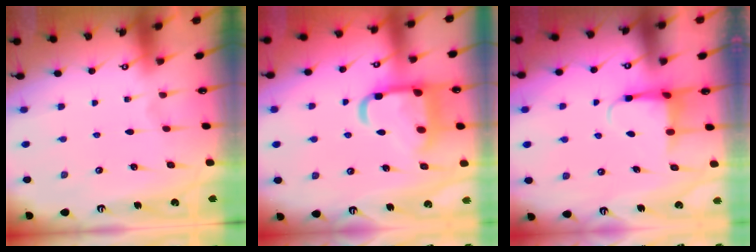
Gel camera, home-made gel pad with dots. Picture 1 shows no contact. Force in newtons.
{"total": 17.1, "press": 17.0, "slide": 1.3}
{"total": 4.1, "press": 4.1, "slide": 0.5}